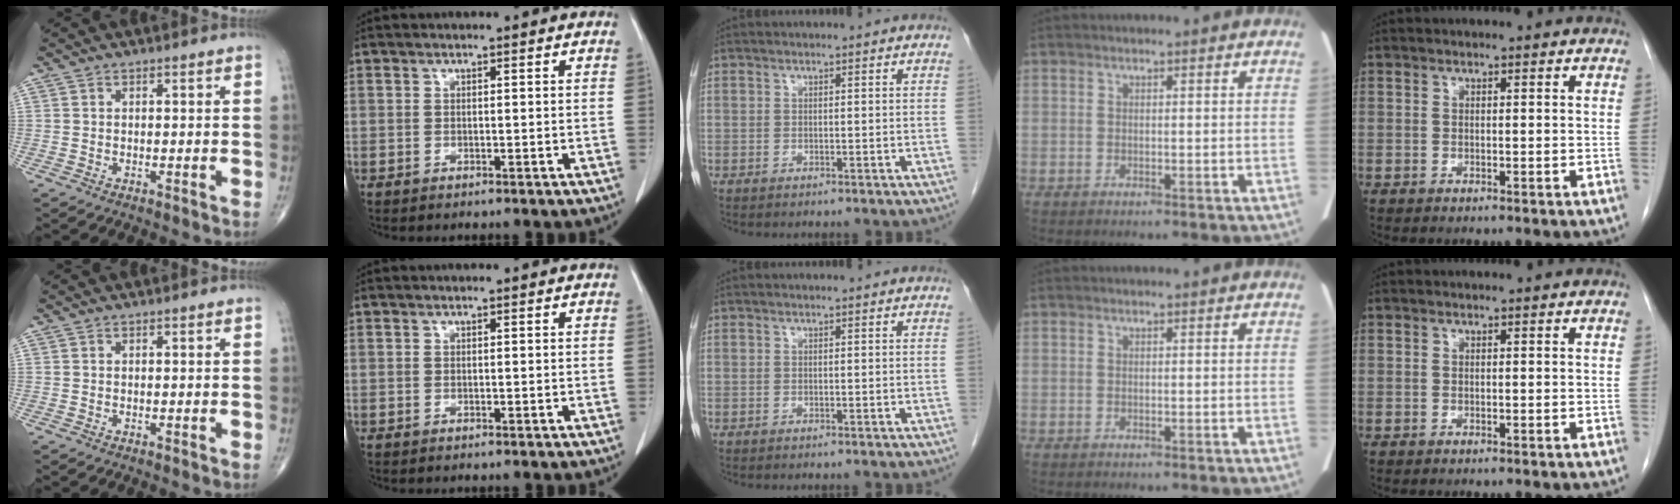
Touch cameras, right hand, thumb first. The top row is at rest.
{}